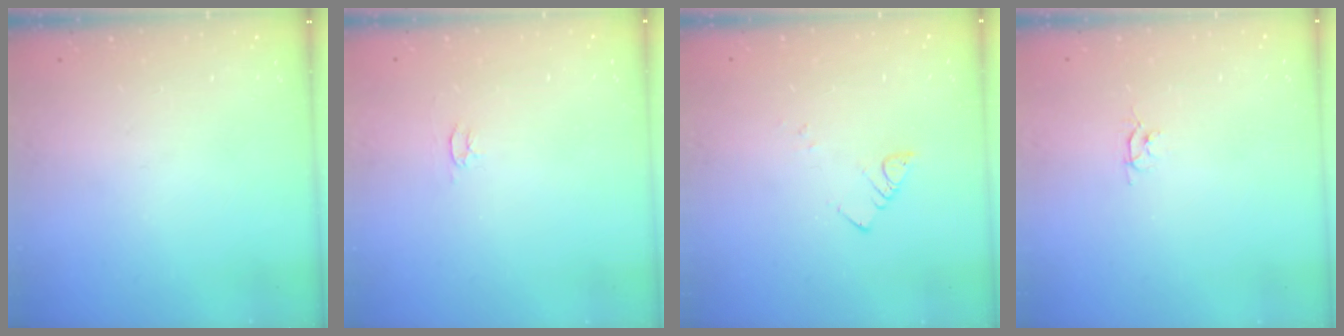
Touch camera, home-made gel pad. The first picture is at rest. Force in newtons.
{"total": 2.6, "press": 2.6, "slide": 0.3}
{"total": 2.2, "press": 2.2, "slide": 0.2}
{"total": 2.6, "press": 2.6, "slide": 0.3}